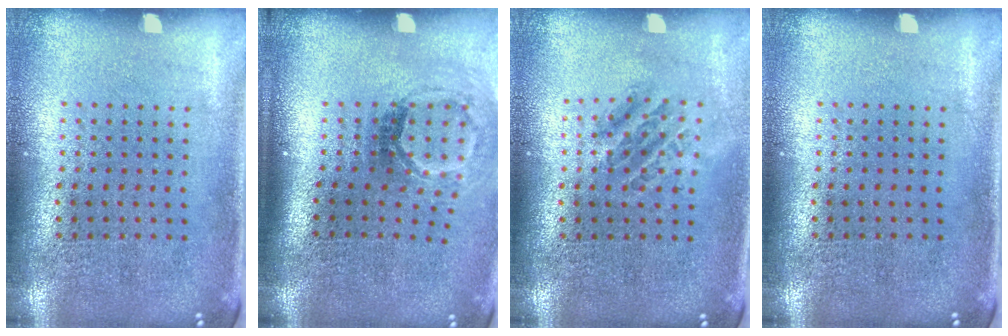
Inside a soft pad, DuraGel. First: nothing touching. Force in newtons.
{"total": 1.8, "press": 1.1, "slide": 1.4}
{"total": 1.2, "press": 1.0, "slide": 0.5}
{"total": 0.0}